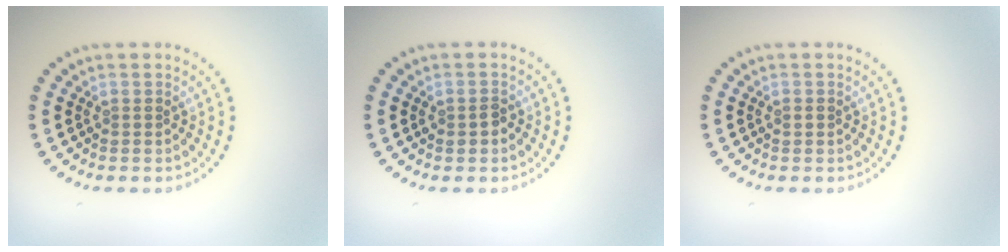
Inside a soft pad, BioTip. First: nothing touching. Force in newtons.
{"total": 1.1, "press": 1.1, "slide": 0.1}
{"total": 0.9, "press": 0.9, "slide": 0.1}